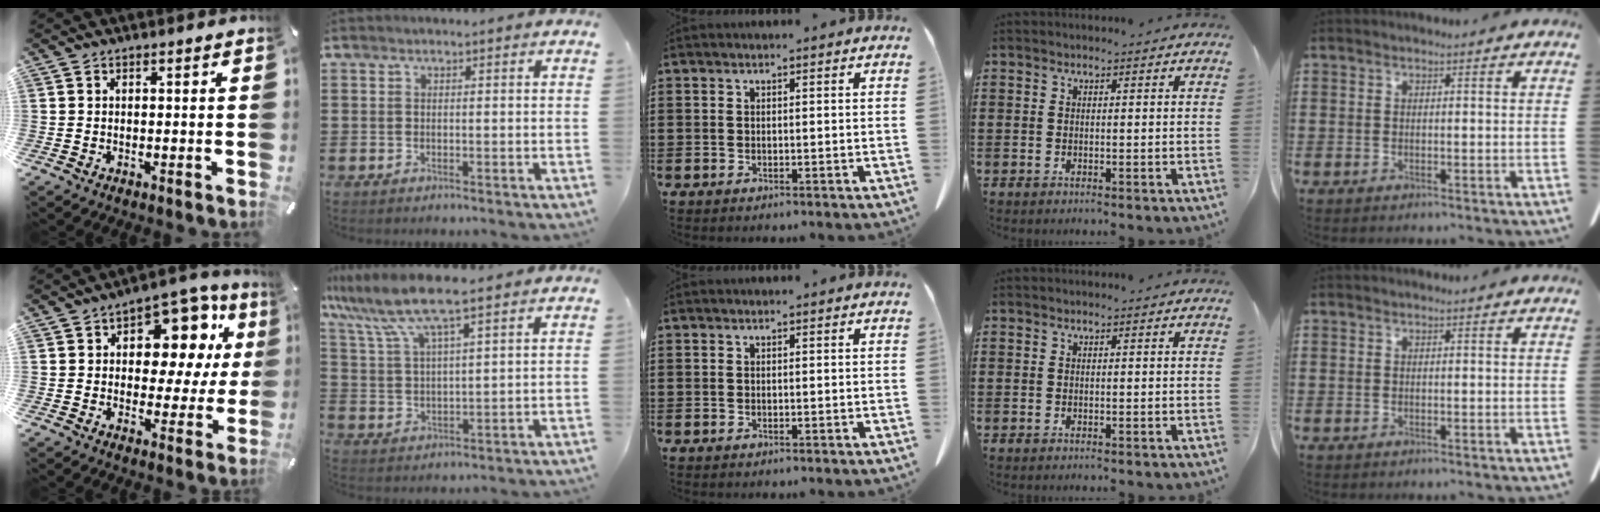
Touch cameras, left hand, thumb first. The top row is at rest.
{"thumb": {"total": 13.3, "force": [6.0, 8.4, 8.4], "torque": [-0.106, -0.047, 0.104]}, "index": {"total": 9.2, "force": [7.1, 0.9, 5.8], "torque": [-0.134, -0.023, 0.124]}}